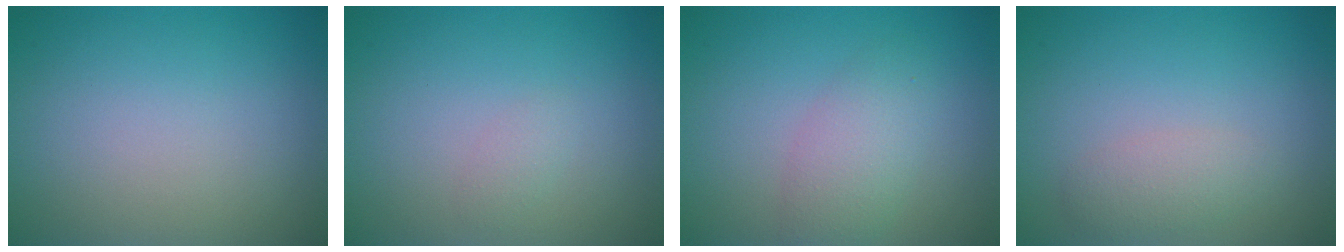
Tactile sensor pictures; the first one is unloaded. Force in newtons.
{"total": 0.8, "press": 0.8, "slide": 0.0}
{"total": 3.1, "press": 3.1, "slide": 0.2}
{"total": 1.7, "press": 1.7, "slide": 0.1}